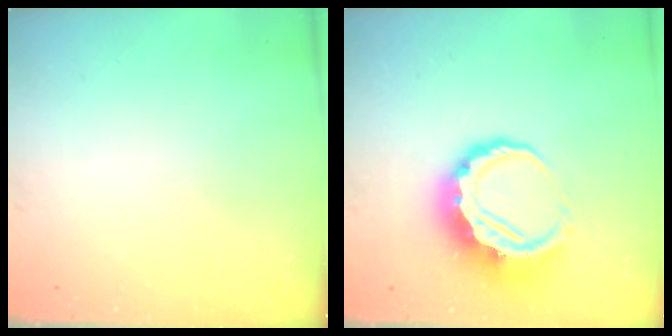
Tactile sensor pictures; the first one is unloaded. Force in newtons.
{"total": 9.2, "press": 9.0, "slide": 1.9}